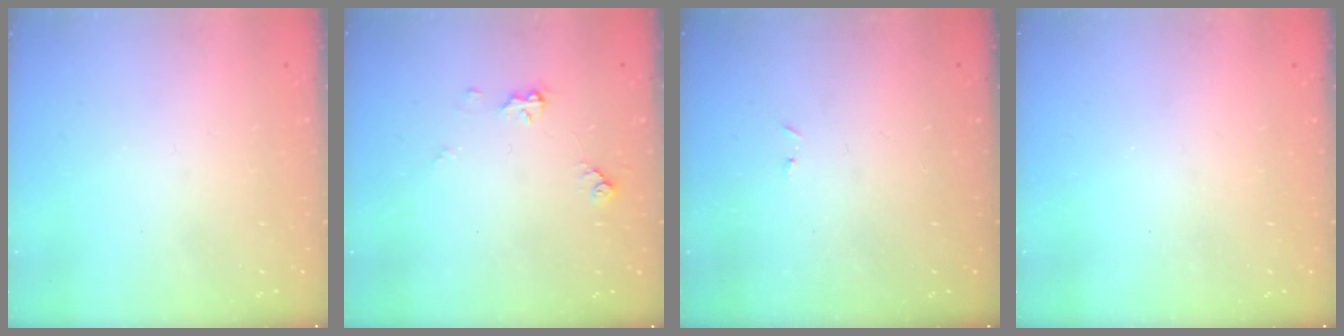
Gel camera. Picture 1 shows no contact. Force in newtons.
{"total": 5.9, "press": 5.9, "slide": 0.7}
{"total": 2.9, "press": 2.9, "slide": 0.4}
{"total": 0.0}